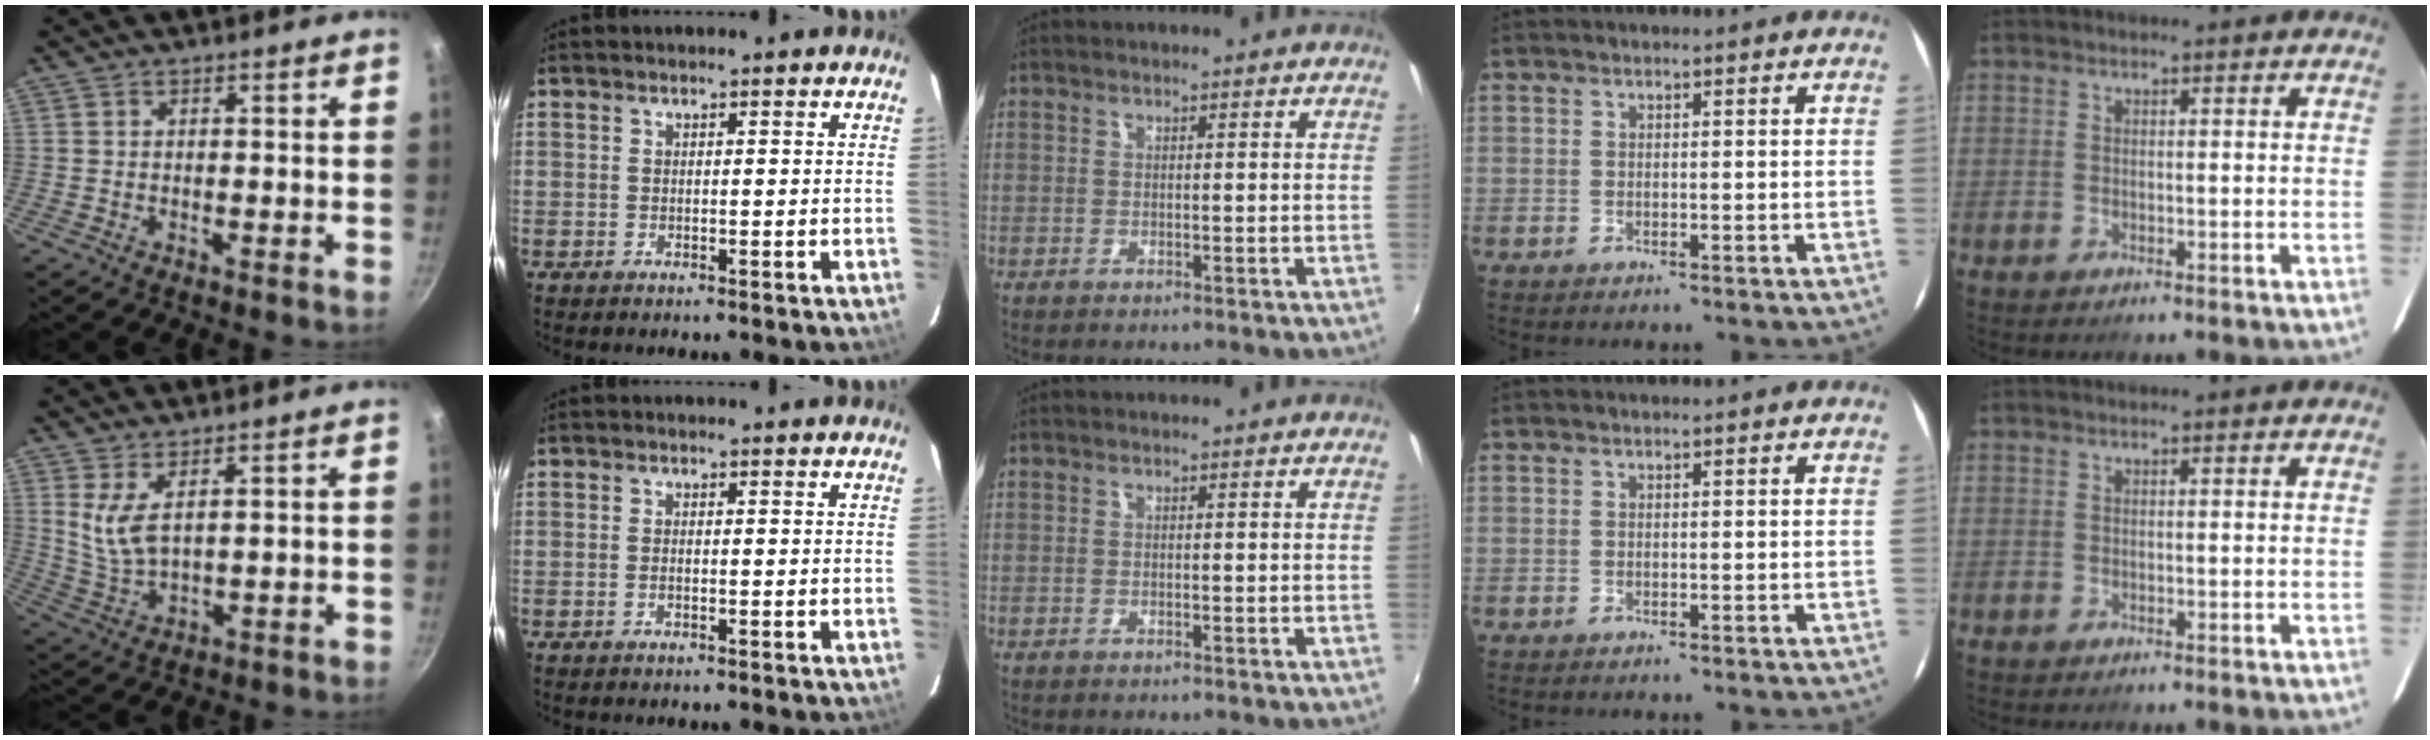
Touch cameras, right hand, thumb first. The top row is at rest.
{"thumb": {"total": 6.5, "force": [2.6, 2.9, 5.2], "torque": [-0.100, -0.031, 0.061]}, "index": {"total": 1.0, "force": [-0.3, 0.3, 0.9], "torque": [-0.021, 0.001, -0.007]}}